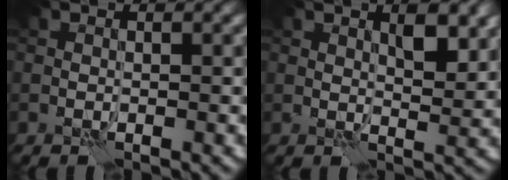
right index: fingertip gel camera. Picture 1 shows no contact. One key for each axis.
{"total": 3.0, "fx": 1.6, "fy": 1.0, "fz": 2.3, "tx": -0.035, "ty": -0.002, "tz": 0.027}